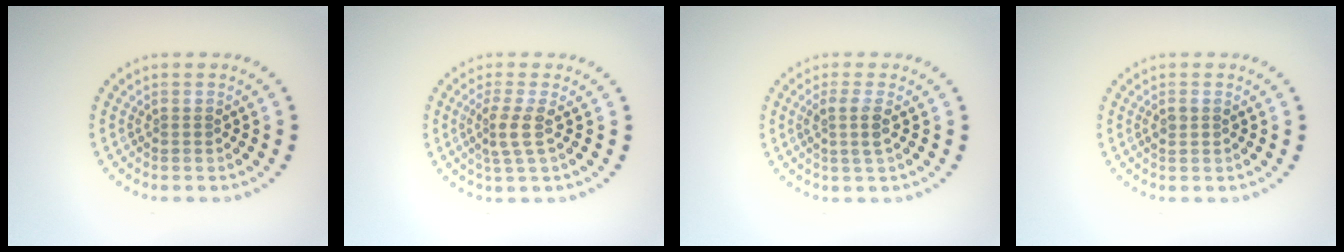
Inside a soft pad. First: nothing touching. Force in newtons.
{"total": 2.4, "press": 1.8, "slide": 1.6}
{"total": 1.9, "press": 1.5, "slide": 1.2}
{"total": 0.9, "press": 0.9, "slide": 0.2}